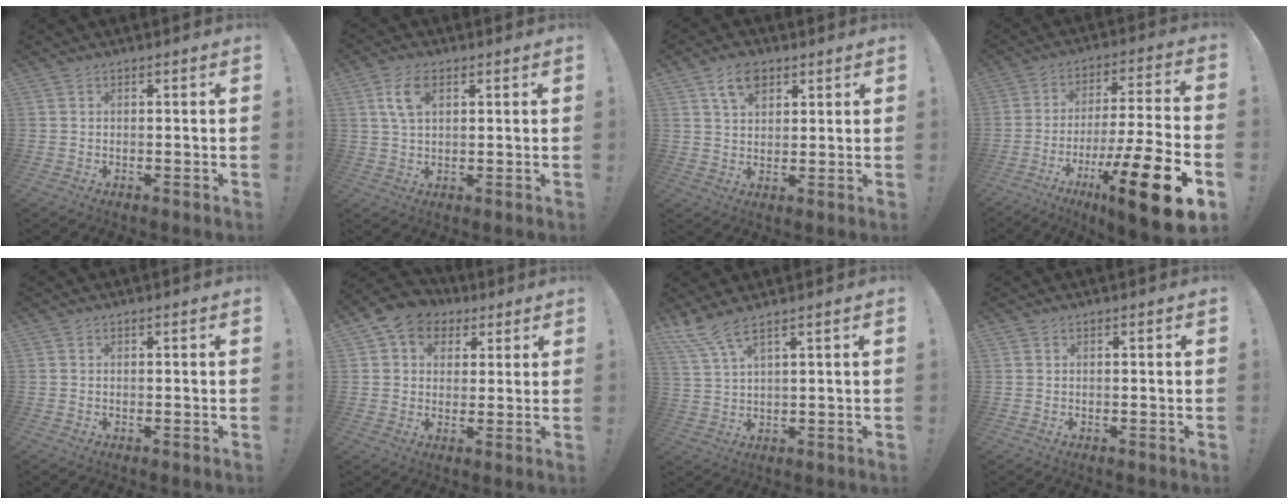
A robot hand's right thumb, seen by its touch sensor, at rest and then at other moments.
{"total": 7.3, "force": [2.9, 3.9, 5.5], "torque": [-0.104, 0.000, 0.052]}
{"total": 7.7, "force": [4.3, 4.8, 4.2], "torque": [-0.071, -0.006, 0.080]}
{"total": 21.3, "force": [-10.4, 3.1, 18.3], "torque": [-0.289, 0.056, -0.163]}
{"total": 0.0}
{"total": 8.3, "force": [3.2, 7.1, 2.8], "torque": [-0.044, -0.006, 0.065]}
{"total": 5.7, "force": [4.2, 0.4, 3.7], "torque": [-0.086, -0.019, 0.080]}
{"total": 0.0}